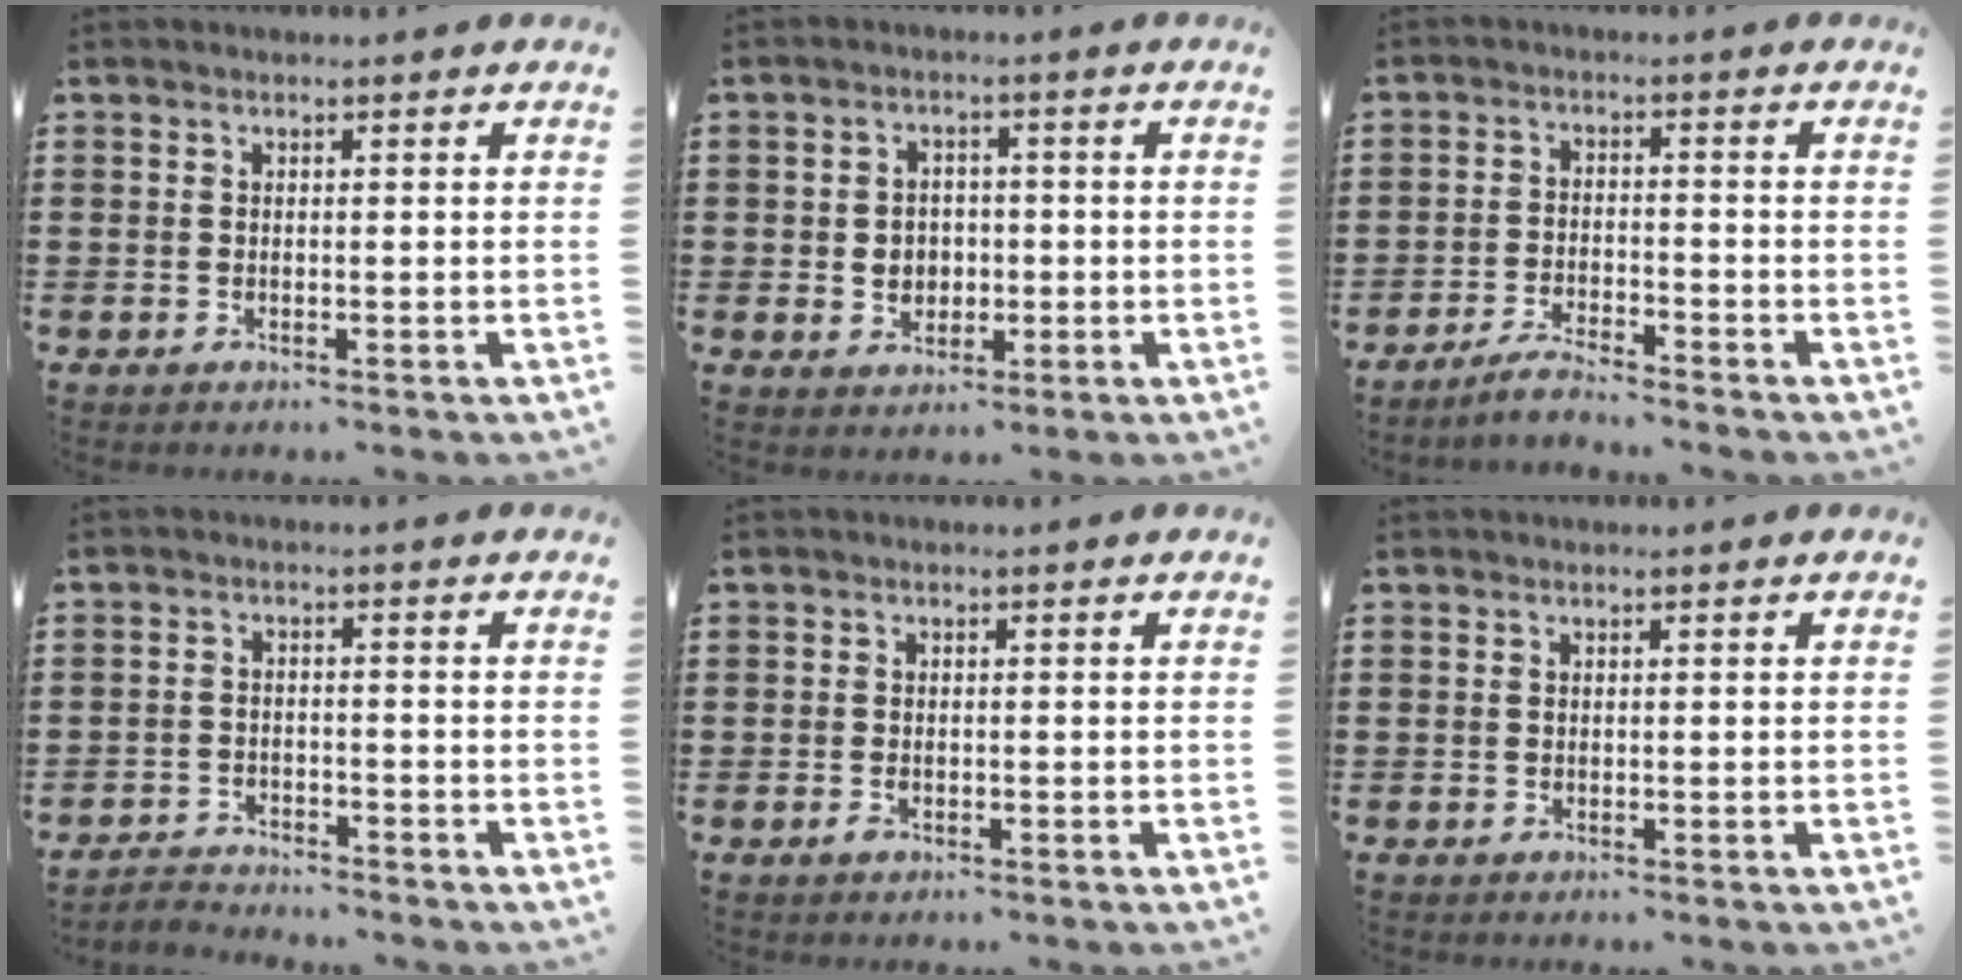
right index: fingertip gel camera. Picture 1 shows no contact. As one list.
[{"total": 3.2, "force": [-0.3, 3.0, 1.2], "torque": [-0.024, 0.004, -0.013]}, {"total": 3.3, "force": [-3.2, -0.1, 0.8], "torque": [-0.023, 0.002, -0.066]}, {"total": 2.6, "force": [-2.6, 0.2, -0.2], "torque": [-0.004, -0.001, -0.056]}, {"total": 0.9, "force": [-0.5, 0.3, 0.7], "torque": [-0.024, -0.010, -0.009]}, {"total": 0.0}]